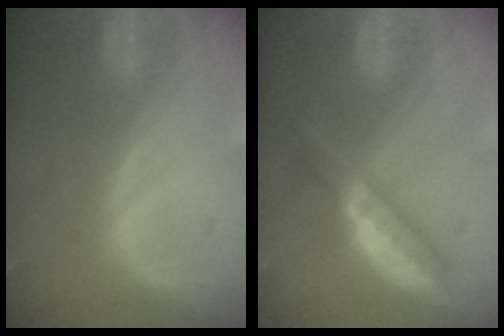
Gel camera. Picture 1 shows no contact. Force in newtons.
{"total": 5.2, "press": 4.6, "slide": 2.4}